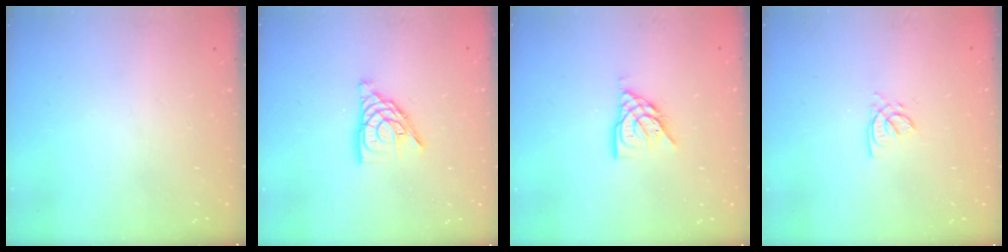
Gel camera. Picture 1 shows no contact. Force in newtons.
{"total": 10.4, "press": 10.4, "slide": 1.2}
{"total": 9.2, "press": 9.2, "slide": 0.4}
{"total": 2.6, "press": 2.6, "slide": 0.2}